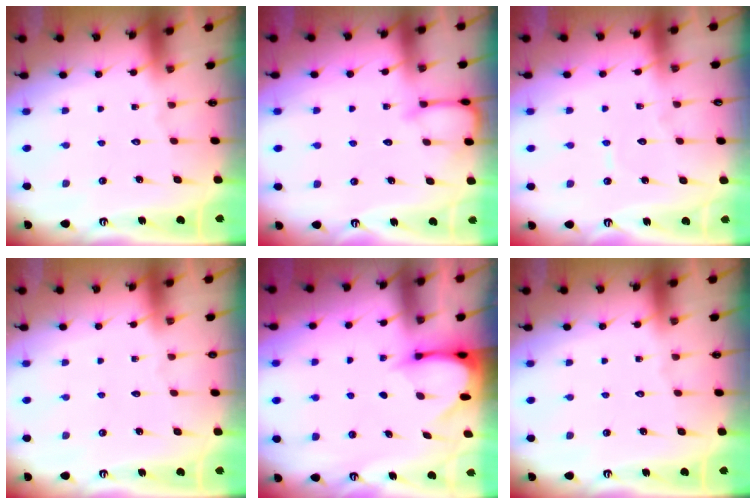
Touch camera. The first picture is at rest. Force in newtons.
{"total": 6.7, "press": 6.6, "slide": 0.6}
{"total": 3.6, "press": 3.6, "slide": 0.3}
{"total": 0.0}
{"total": 3.4, "press": 3.4, "slide": 0.3}
{"total": 0.0}